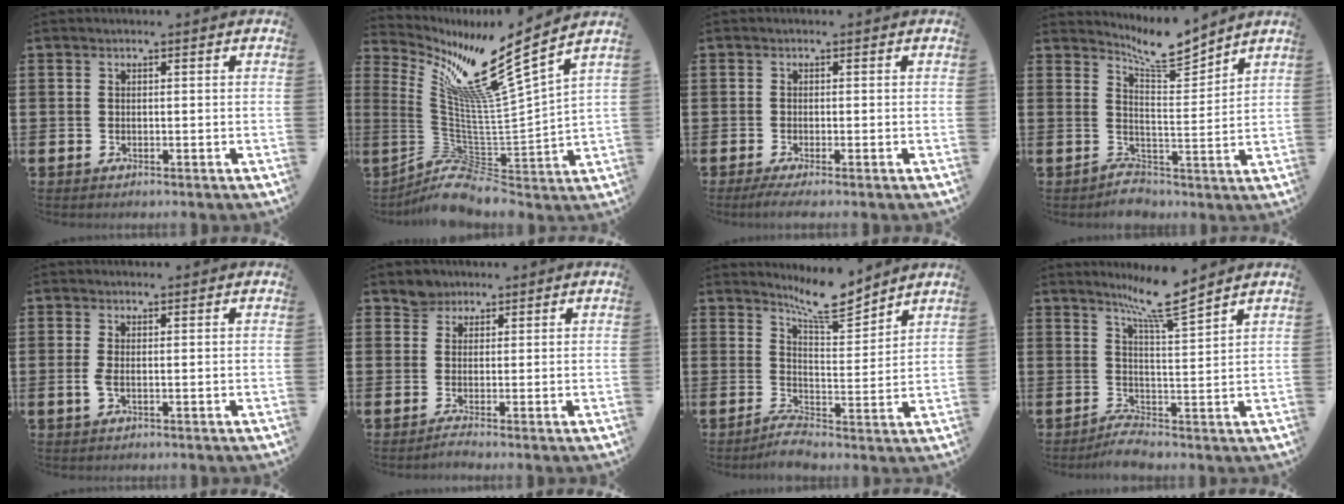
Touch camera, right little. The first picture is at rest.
{"total": 12.5, "force": [5.2, 3.1, 11.0], "torque": [-0.250, -0.048, 0.075]}
{"total": 1.1, "force": [-0.5, 0.1, 1.0], "torque": [-0.016, -0.004, -0.009]}
{"total": 5.6, "force": [4.7, 2.4, 2.0], "torque": [-0.045, -0.039, 0.080]}
{"total": 1.1, "force": [0.1, 0.2, 1.1], "torque": [-0.021, -0.002, 0.001]}
{"total": 2.0, "force": [1.5, 1.4, -0.2], "torque": [0.010, -0.007, 0.024]}
{"total": 6.6, "force": [5.4, 1.4, 3.6], "torque": [-0.053, -0.041, 0.090]}
{"total": 6.7, "force": [4.6, 0.6, 4.9], "torque": [-0.091, -0.027, 0.074]}